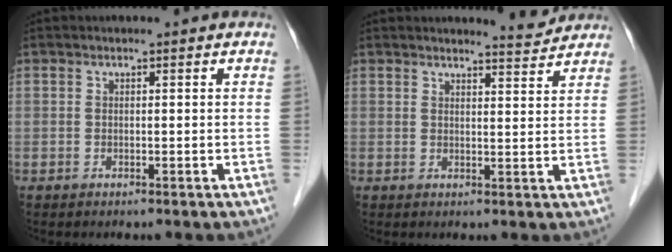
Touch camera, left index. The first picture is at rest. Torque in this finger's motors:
{"motor_torque": [0.57, -0.62, 0.09, 0.01]}